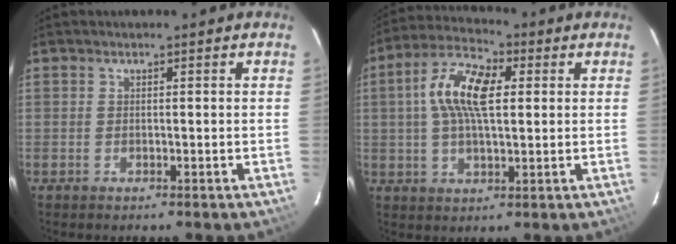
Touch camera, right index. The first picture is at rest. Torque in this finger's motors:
{"motor_torque": [0.49, 0.00, 0.83, 0.21]}